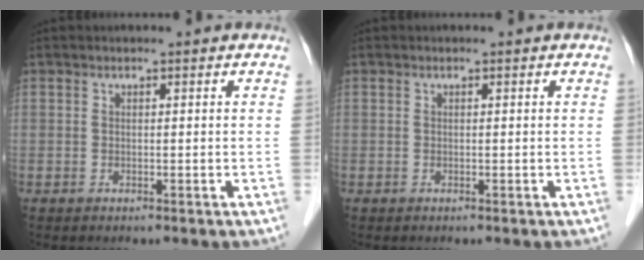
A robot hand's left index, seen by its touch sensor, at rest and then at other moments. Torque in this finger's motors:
{"motor_torque": [-0.01, -0.01, 0.00, 0.00]}